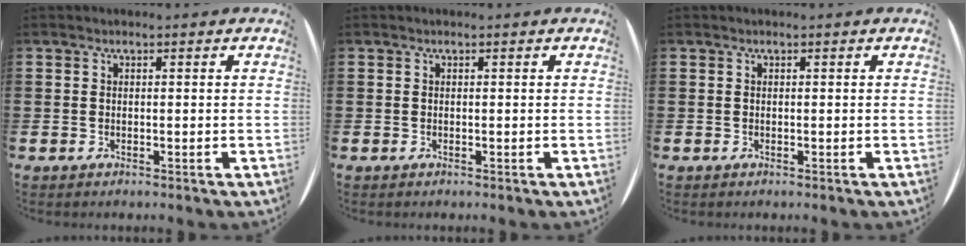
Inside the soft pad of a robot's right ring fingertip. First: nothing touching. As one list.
[{"total": 0.0}, {"total": 0.0}]